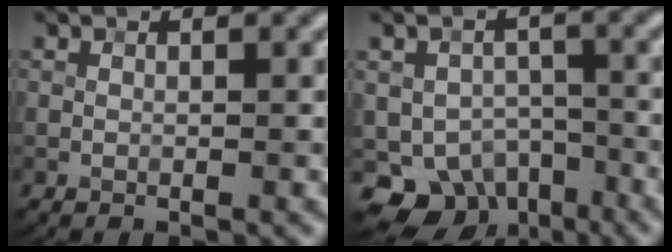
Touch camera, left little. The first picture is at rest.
{"total": 6.7, "force": [-4.1, 4.7, 2.5], "torque": [-0.024, -0.022, -0.060]}